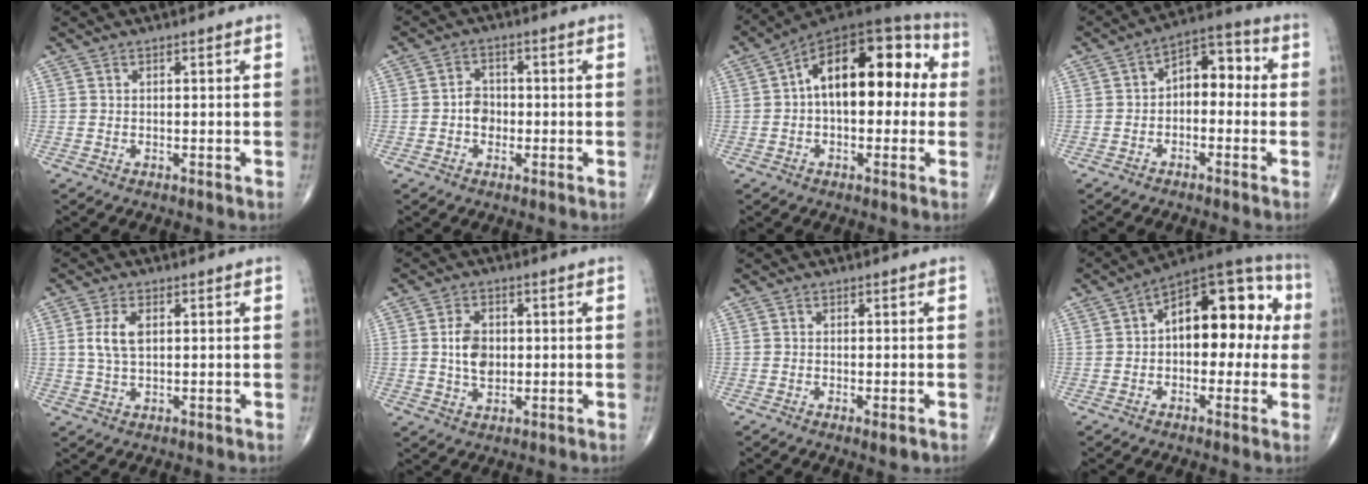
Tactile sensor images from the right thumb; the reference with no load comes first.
{"total": 3.5, "force": [-0.7, 2.9, 1.9], "torque": [-0.013, 0.010, -0.020]}
{"total": 18.2, "force": [2.1, 9.7, 15.2], "torque": [-0.198, 0.047, 0.019]}
{"total": 7.9, "force": [-0.4, 5.1, 6.1], "torque": [-0.057, 0.039, -0.022]}
{"total": 5.1, "force": [1.0, 2.6, 4.2], "torque": [-0.090, 0.000, 0.020]}
{"total": 6.0, "force": [0.4, 4.0, 4.4], "torque": [-0.067, -0.004, 0.007]}
{"total": 2.0, "force": [-0.7, 0.5, 1.8], "torque": [-0.030, -0.006, -0.010]}
{"total": 17.0, "force": [1.9, 9.6, 14.0], "torque": [-0.154, 0.045, 0.016]}